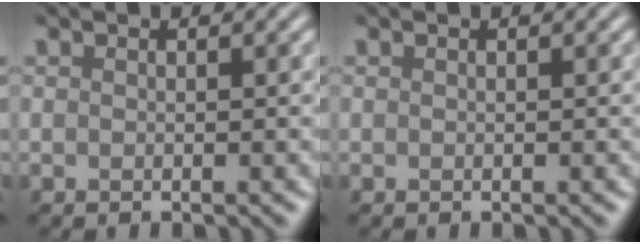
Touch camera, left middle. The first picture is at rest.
{"total": 0.0}